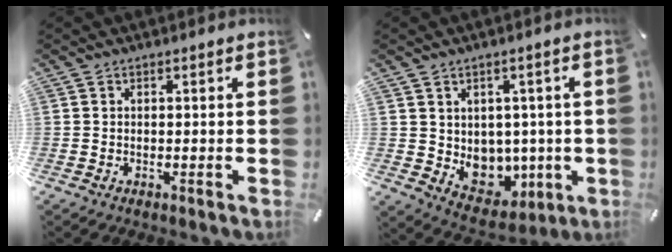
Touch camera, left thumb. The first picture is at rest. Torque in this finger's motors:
{"motor_torque": [0.21, 1.37, 0.45, -0.20, 0.03]}